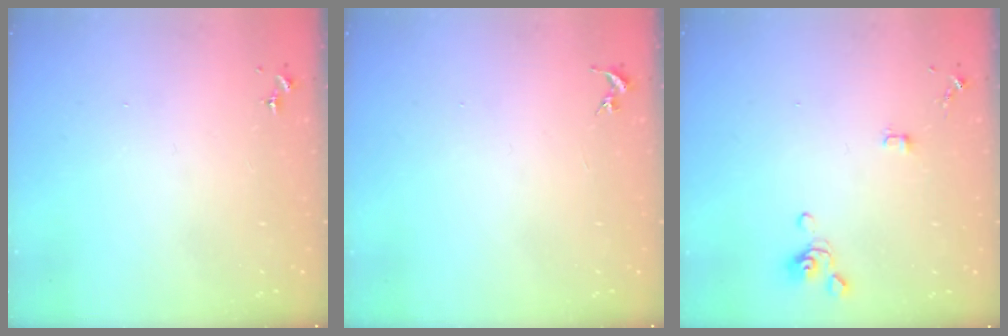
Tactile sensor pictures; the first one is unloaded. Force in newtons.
{"total": 0.0}
{"total": 4.0, "press": 3.9, "slide": 0.8}